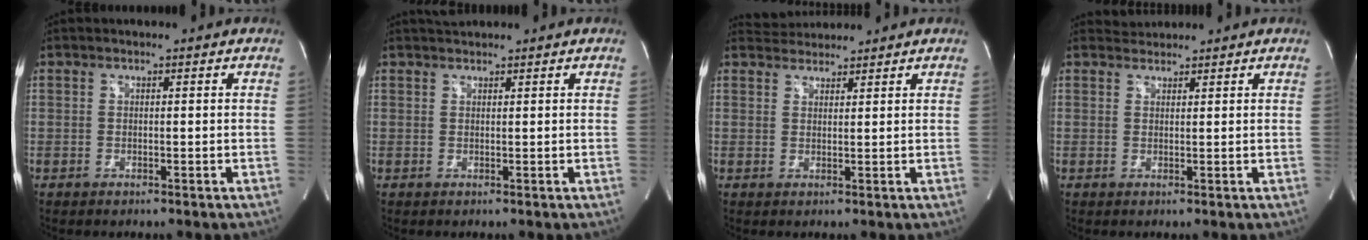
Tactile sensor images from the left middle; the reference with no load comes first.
{"total": 1.6, "force": [1.6, 0.2, 0.2], "torque": [-0.010, 0.018, 0.031]}
{"total": 3.2, "force": [3.1, 0.4, -0.3], "torque": [-0.004, 0.023, 0.059]}
{"total": 1.7, "force": [1.5, 0.1, -0.6], "torque": [0.000, 0.013, 0.030]}